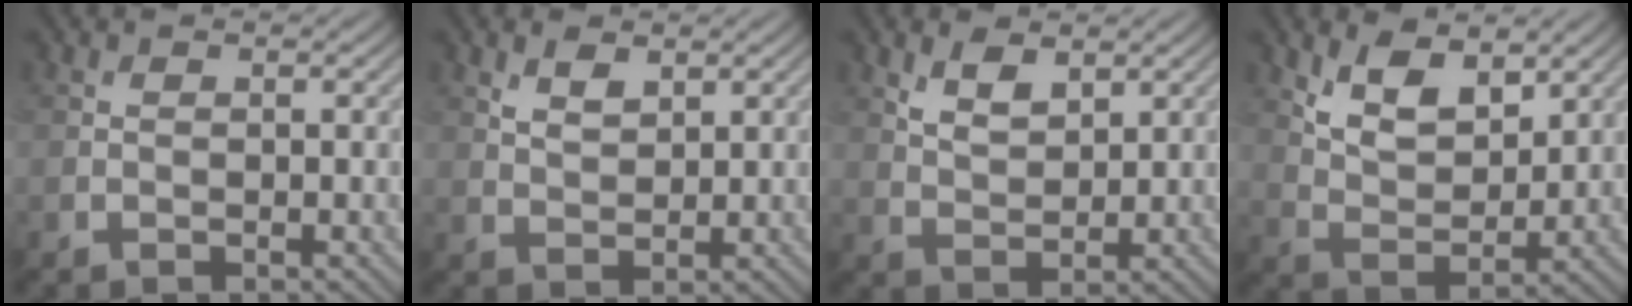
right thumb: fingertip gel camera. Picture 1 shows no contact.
{"total": 2.6, "force": [1.7, 1.1, 1.5], "torque": [-0.033, -0.004, 0.037]}
{"total": 3.7, "force": [2.4, 1.6, 2.2], "torque": [-0.049, -0.007, 0.052]}
{"total": 7.3, "force": [4.3, 3.5, 4.6], "torque": [-0.098, -0.011, 0.081]}